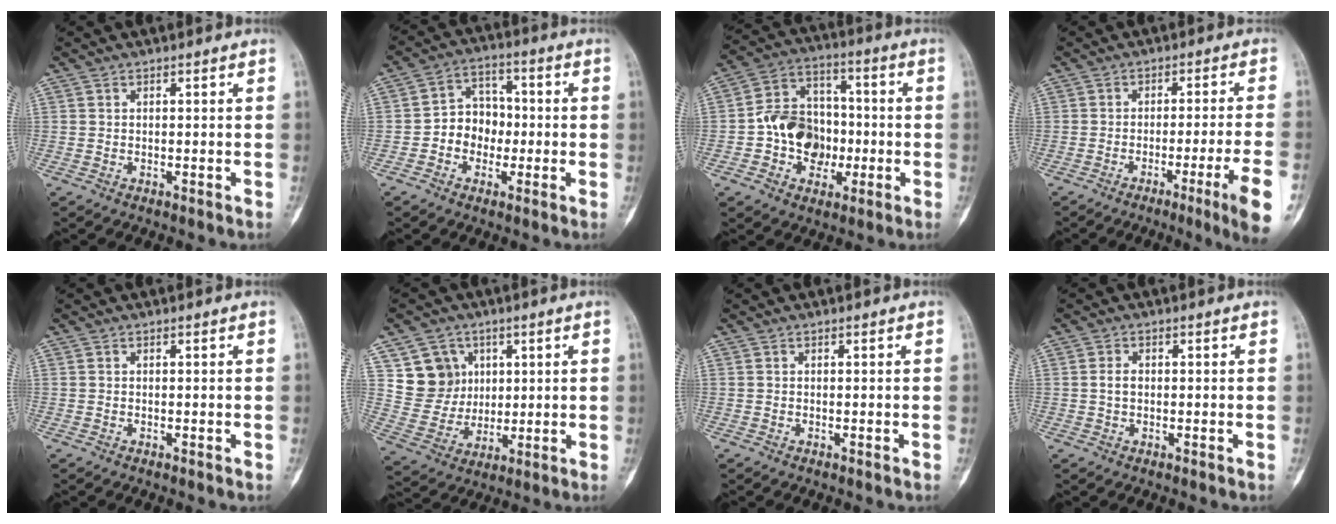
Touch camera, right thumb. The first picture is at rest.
{"total": 8.3, "force": [-1.3, 7.0, 4.3], "torque": [-0.026, 0.031, -0.035]}
{"total": 13.4, "force": [-2.3, 10.8, 7.5], "torque": [-0.082, 0.036, -0.043]}
{"total": 10.3, "force": [-4.7, -0.5, 9.1], "torque": [-0.135, 0.000, -0.068]}
{"total": 0.0}
{"total": 10.5, "force": [4.2, 9.3, 2.6], "torque": [-0.007, -0.021, 0.089]}
{"total": 0.0}
{"total": 2.1, "force": [0.0, 1.4, 1.5], "torque": [-0.027, 0.005, 0.001]}